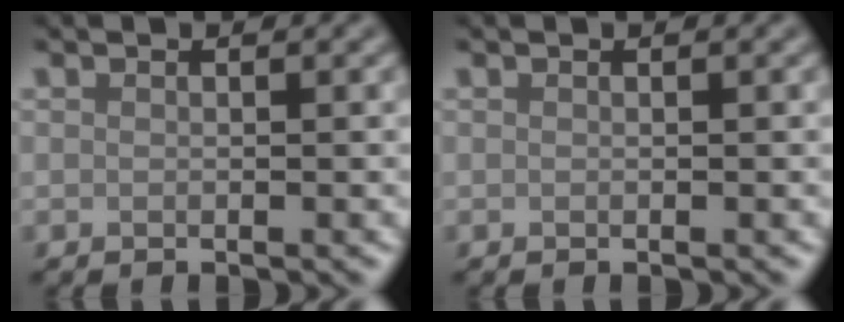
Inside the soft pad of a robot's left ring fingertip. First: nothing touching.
{"total": 0.0}